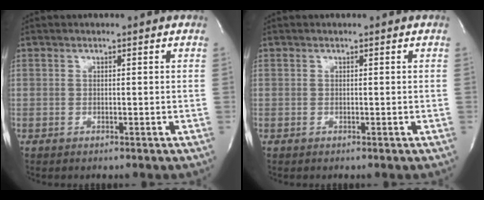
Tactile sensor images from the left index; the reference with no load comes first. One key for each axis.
{"total": 0.0}